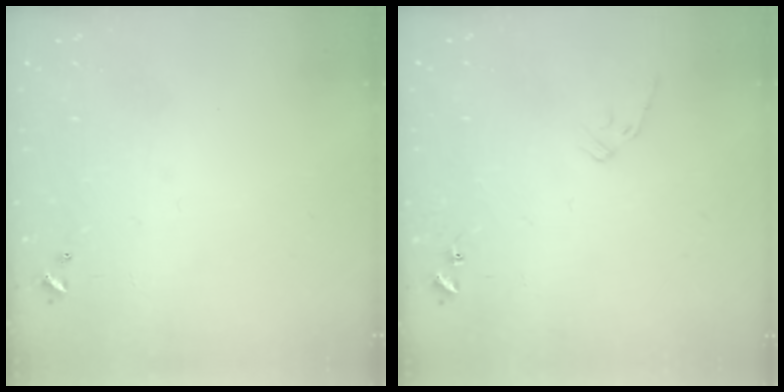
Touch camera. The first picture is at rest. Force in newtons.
{"total": 8.2, "press": 8.2, "slide": 0.3}